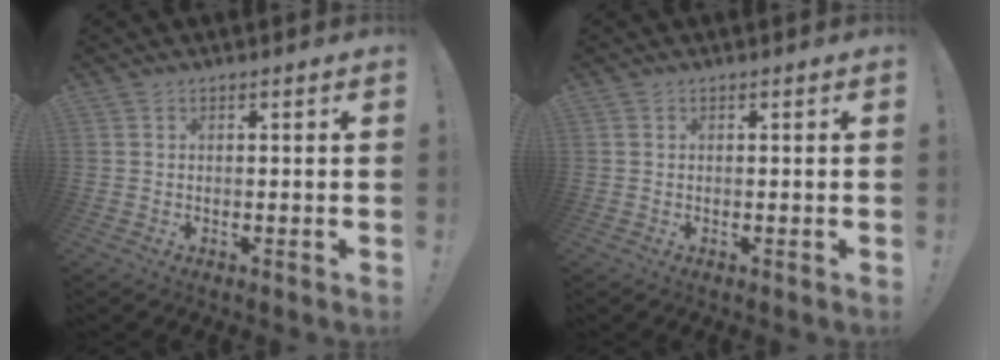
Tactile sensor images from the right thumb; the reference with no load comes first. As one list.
[{"total": 0.0}]